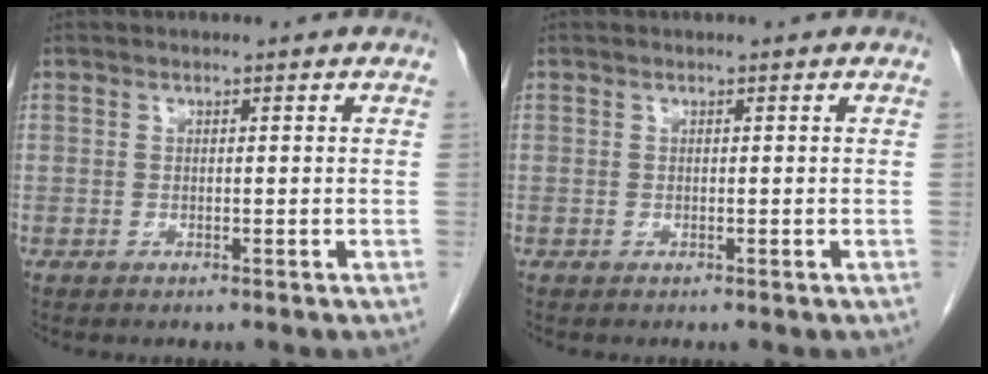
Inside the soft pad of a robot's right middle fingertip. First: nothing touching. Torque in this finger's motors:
{"motor_torque": [0.21, -0.13, 0.01, 0.01]}